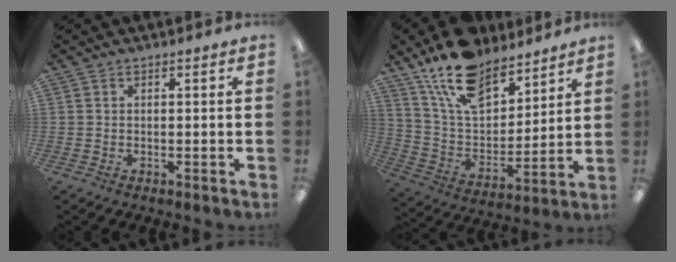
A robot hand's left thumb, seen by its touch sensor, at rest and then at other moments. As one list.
[{"total": 17.6, "force": [13.4, 8.4, 7.7], "torque": [-0.158, -0.071, 0.247]}]